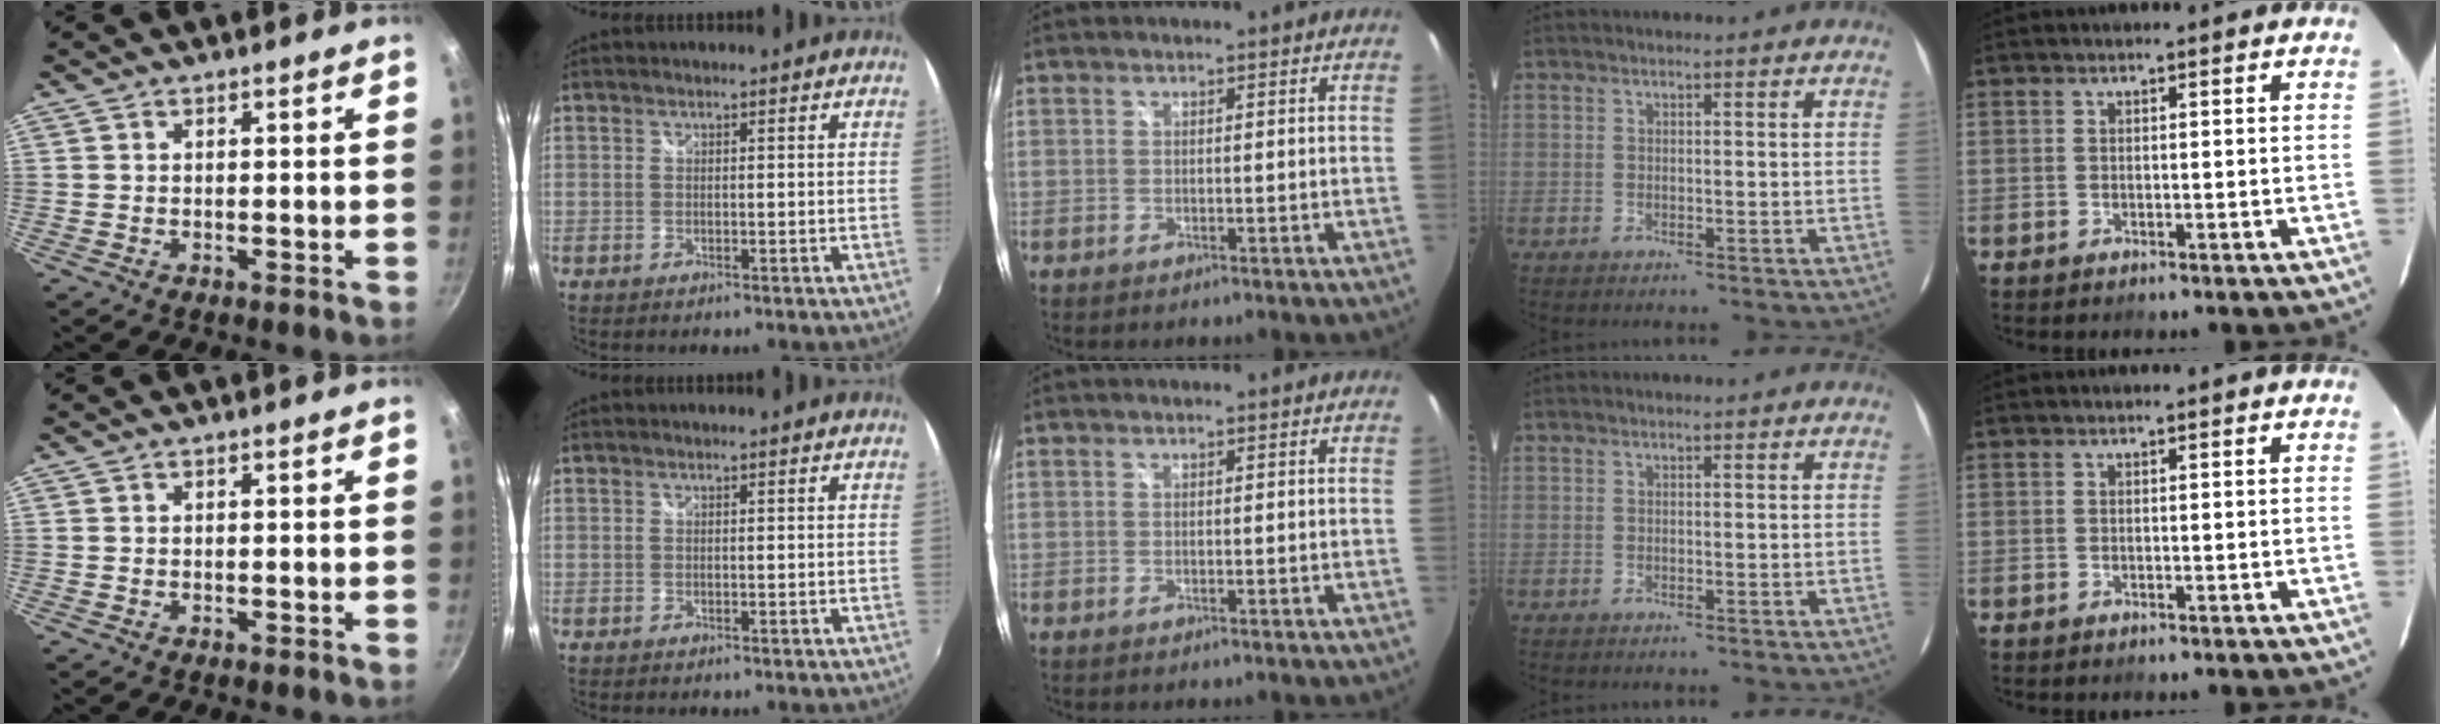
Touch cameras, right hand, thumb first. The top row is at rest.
{}